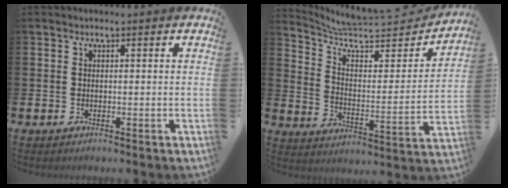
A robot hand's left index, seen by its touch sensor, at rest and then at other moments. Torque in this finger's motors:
{"motor_torque": [0.49, -0.76, 0.03, 0.04]}